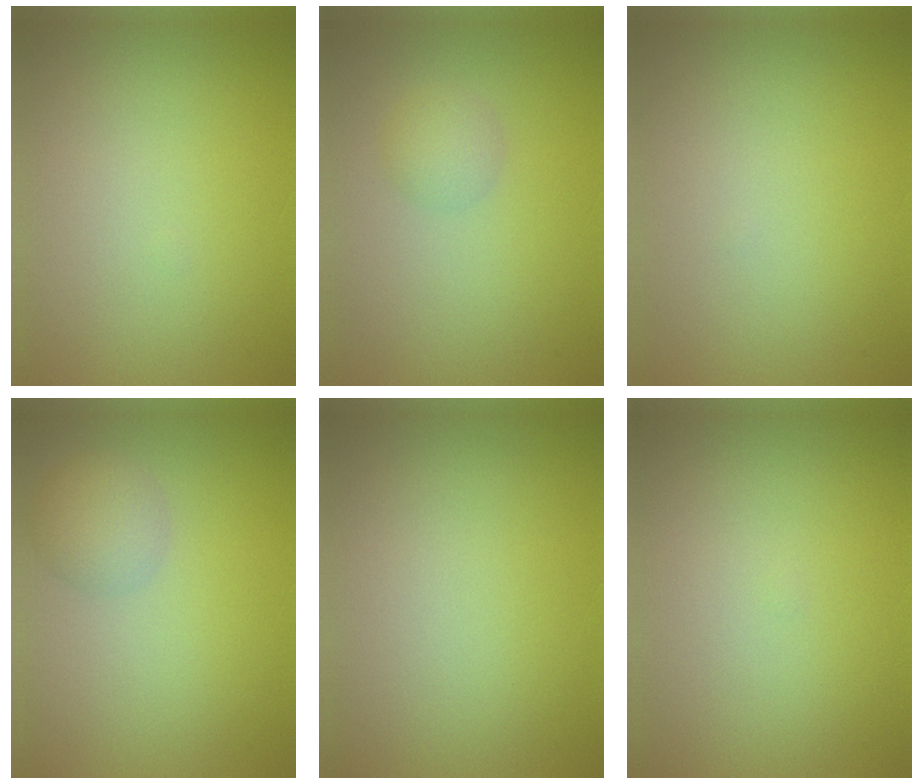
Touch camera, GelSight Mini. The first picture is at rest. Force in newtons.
{"total": 1.6, "press": 1.6, "slide": 0.0}
{"total": 0.0}
{"total": 2.6, "press": 2.6, "slide": 0.1}
{"total": 0.0}
{"total": 0.0}